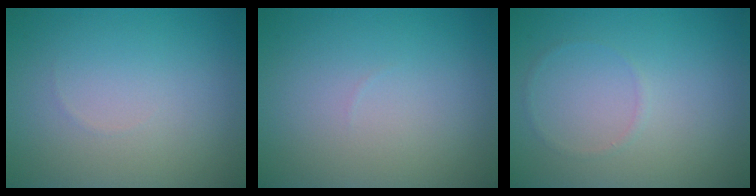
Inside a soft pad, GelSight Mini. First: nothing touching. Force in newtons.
{"total": 0.0}
{"total": 0.5, "press": 0.5, "slide": 0.1}